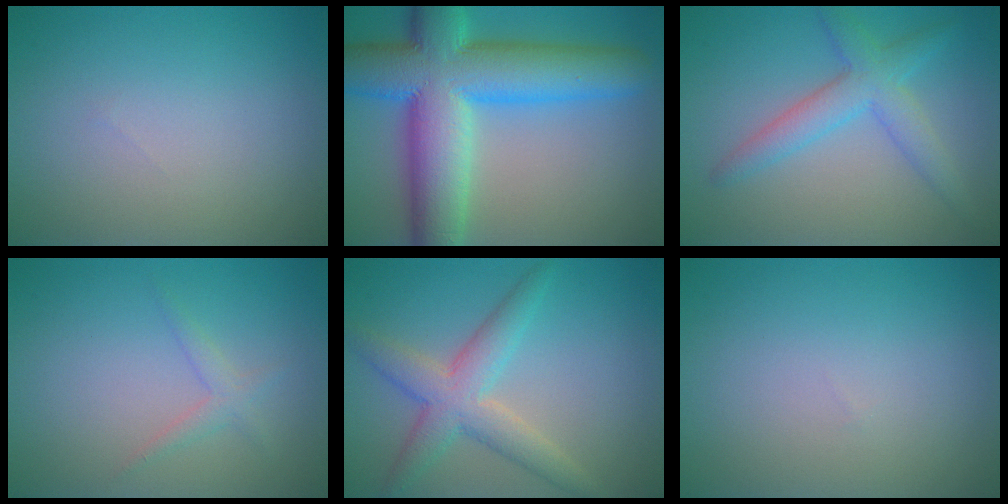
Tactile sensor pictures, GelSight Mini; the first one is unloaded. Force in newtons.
{"total": 13.6, "press": 13.6, "slide": 0.3}
{"total": 3.9, "press": 3.9, "slide": 0.2}
{"total": 1.3, "press": 1.3, "slide": 0.1}
{"total": 4.6, "press": 4.5, "slide": 0.1}
{"total": 0.0}